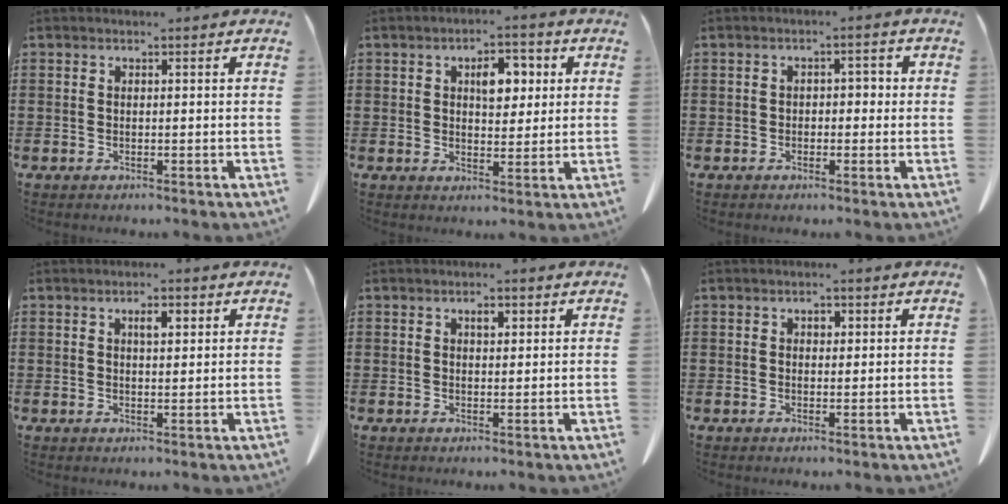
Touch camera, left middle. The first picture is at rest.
{"total": 5.1, "force": [1.8, 2.9, 3.8], "torque": [-0.050, 0.001, 0.022]}
{"total": 2.7, "force": [-0.8, 2.2, 1.3], "torque": [-0.027, 0.007, -0.026]}
{"total": 2.5, "force": [1.0, 0.7, 2.1], "torque": [-0.035, 0.002, 0.014]}
{"total": 1.6, "force": [0.8, 0.7, 1.2], "torque": [-0.018, 0.002, 0.012]}
{"total": 1.2, "force": [0.4, 0.8, 0.8], "torque": [-0.010, 0.004, 0.005]}